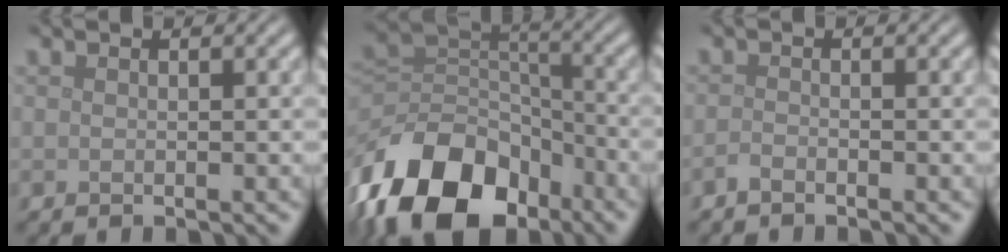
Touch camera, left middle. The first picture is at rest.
{"total": 13.6, "force": [-8.4, 8.3, 6.9], "torque": [-0.146, 0.002, -0.158]}
{"total": 0.8, "force": [-0.7, 0.2, 0.3], "torque": [-0.007, 0.000, -0.015]}